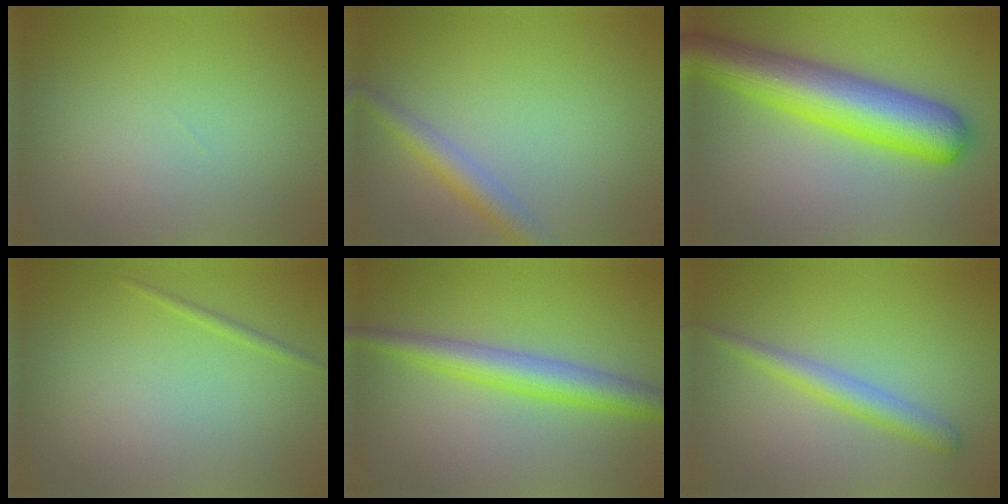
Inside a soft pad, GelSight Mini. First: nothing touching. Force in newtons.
{"total": 2.8, "press": 2.8, "slide": 0.1}
{"total": 9.0, "press": 9.0, "slide": 0.3}
{"total": 0.7, "press": 0.6, "slide": 0.1}
{"total": 4.2, "press": 4.2, "slide": 0.1}
{"total": 2.5, "press": 2.5, "slide": 0.0}